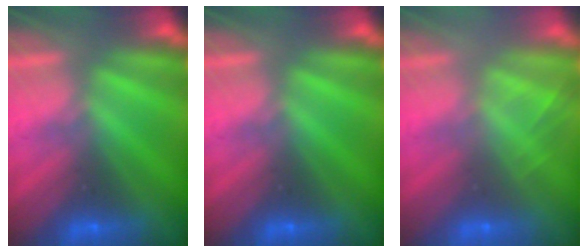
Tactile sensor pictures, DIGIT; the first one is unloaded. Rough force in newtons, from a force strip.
{"total": 0.0}
{"total": 2.0}